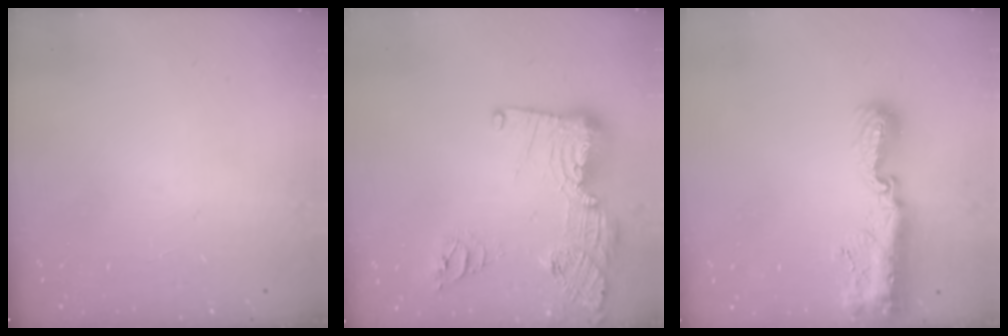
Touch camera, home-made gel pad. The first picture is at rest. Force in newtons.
{"total": 18.4, "press": 18.3, "slide": 1.7}
{"total": 12.1, "press": 12.0, "slide": 0.9}